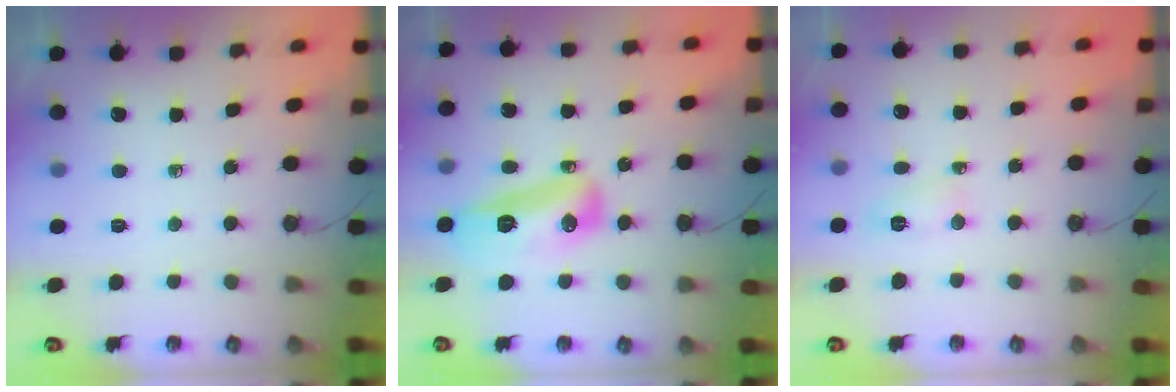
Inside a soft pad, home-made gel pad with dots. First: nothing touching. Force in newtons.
{"total": 12.4, "press": 12.3, "slide": 1.2}
{"total": 4.0, "press": 3.9, "slide": 0.6}